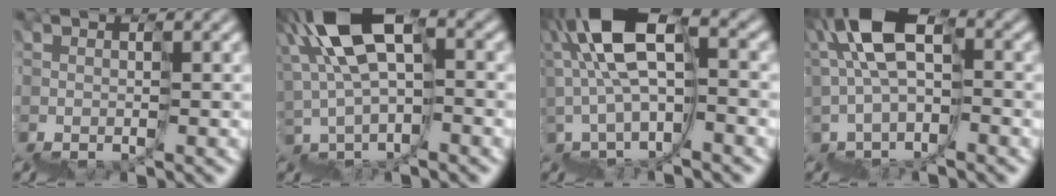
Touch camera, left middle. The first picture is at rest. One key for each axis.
{"total": 7.7, "fx": 3.5, "fy": 4.2, "fz": 5.5, "tx": -0.117, "ty": 0.034, "tz": 0.054}
{"total": 6.3, "fx": 2.1, "fy": 3.0, "fz": 5.2, "tx": -0.109, "ty": 0.042, "tz": 0.028}
{"total": 6.5, "fx": 1.9, "fy": 3.8, "fz": 4.9, "tx": -0.092, "ty": 0.039, "tz": 0.022}